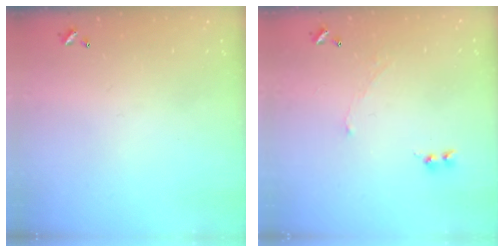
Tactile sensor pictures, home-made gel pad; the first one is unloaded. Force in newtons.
{"total": 2.1, "press": 2.0, "slide": 0.7}